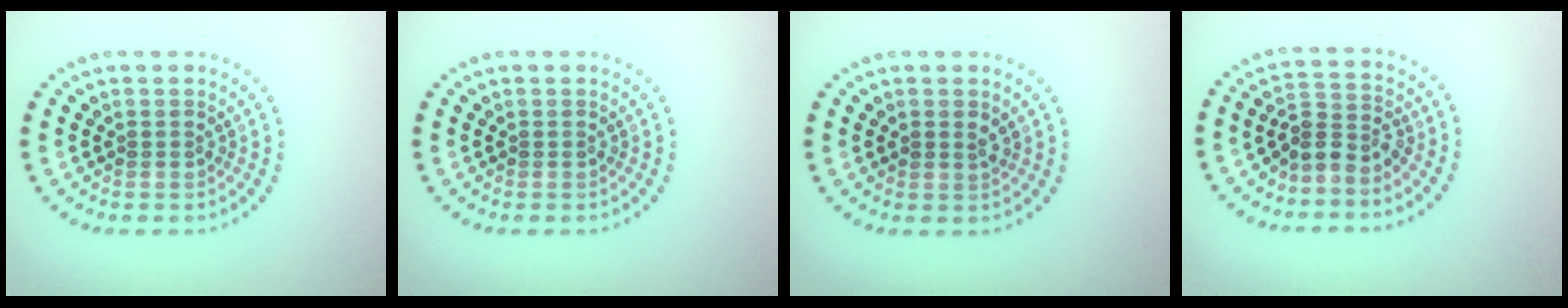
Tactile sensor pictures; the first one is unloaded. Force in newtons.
{"total": 0.0}
{"total": 0.8, "press": 0.8, "slide": 0.1}
{"total": 2.7, "press": 2.2, "slide": 1.7}